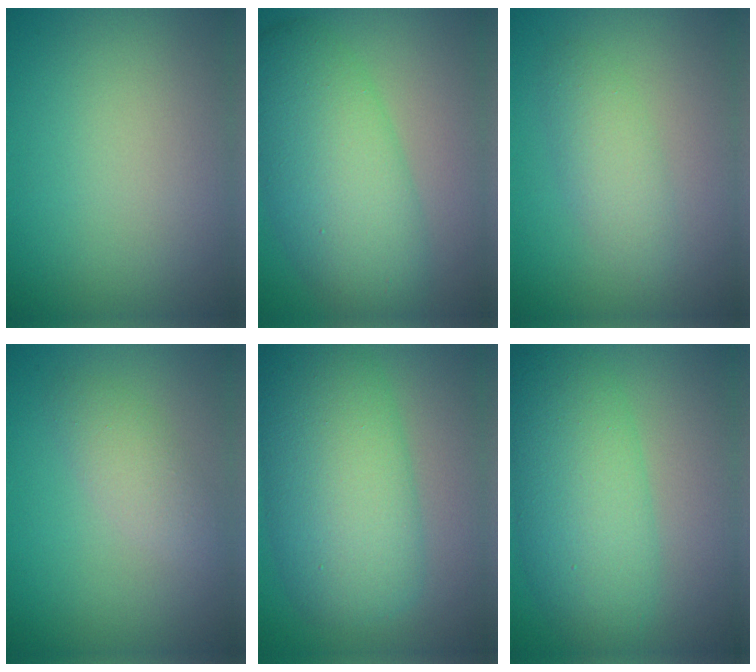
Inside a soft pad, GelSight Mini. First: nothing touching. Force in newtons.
{"total": 8.2, "press": 8.2, "slide": 0.1}
{"total": 2.4, "press": 2.4, "slide": 0.2}
{"total": 2.2, "press": 2.2, "slide": 0.2}
{"total": 9.9, "press": 9.9, "slide": 0.3}
{"total": 7.1, "press": 7.1, "slide": 0.1}